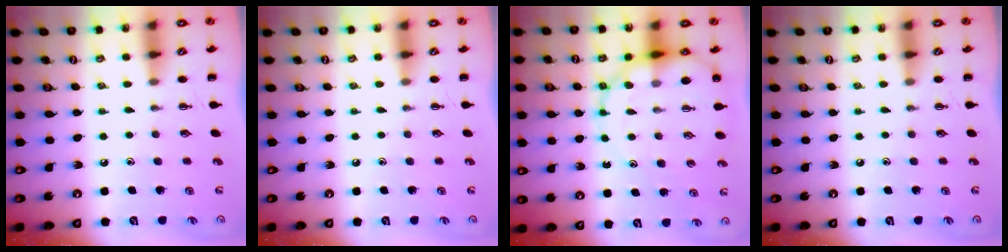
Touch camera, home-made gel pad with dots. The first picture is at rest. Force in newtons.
{"total": 0.0}
{"total": 14.7, "press": 14.0, "slide": 4.6}
{"total": 0.0}